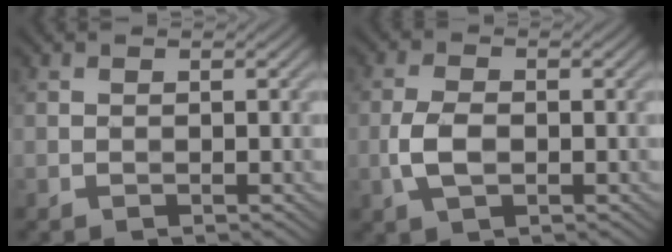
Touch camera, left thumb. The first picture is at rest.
{"total": 4.1, "force": [-0.8, 2.2, 3.3], "torque": [-0.081, -0.002, -0.019]}